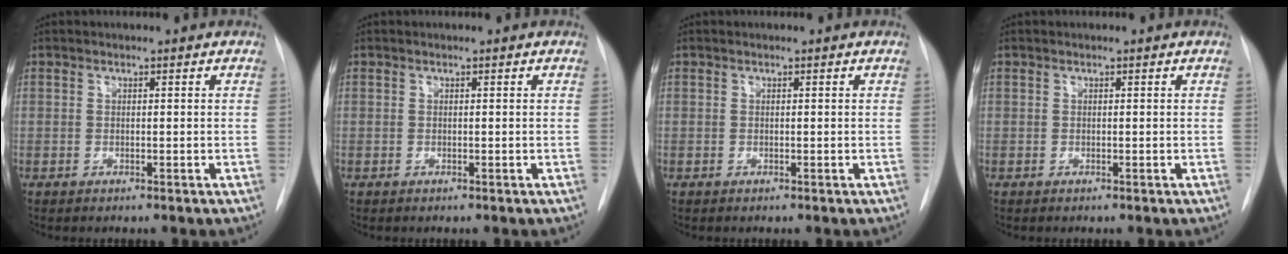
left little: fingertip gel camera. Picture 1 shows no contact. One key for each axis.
{"total": 0.0}
{"total": 0.0}
{"total": 0.0}